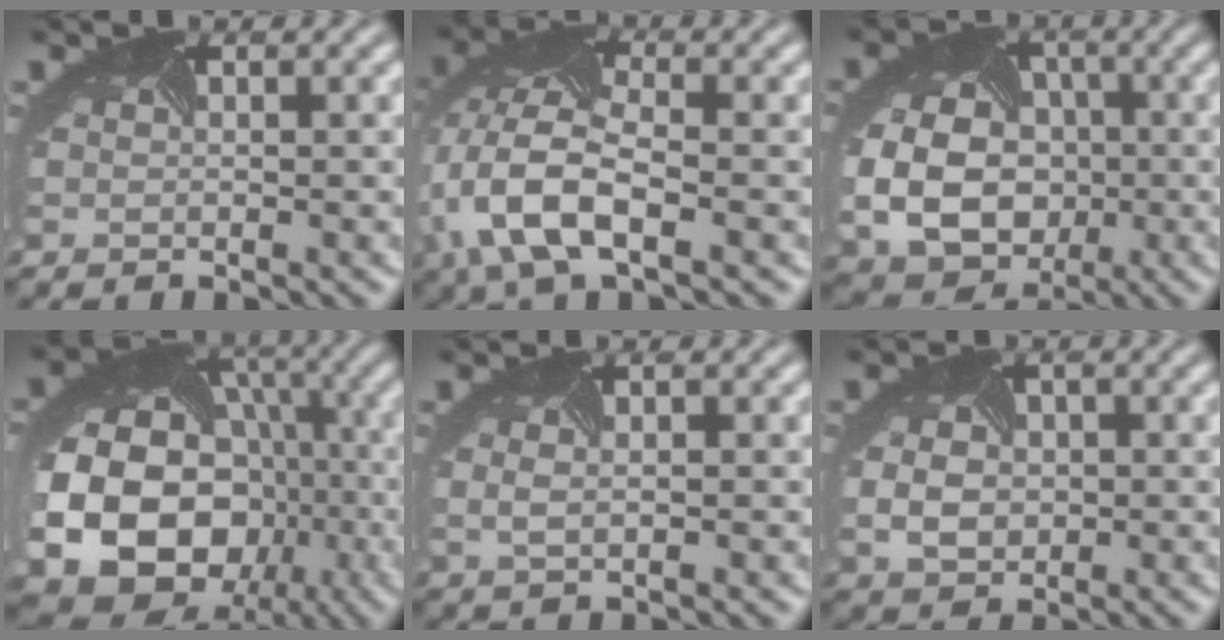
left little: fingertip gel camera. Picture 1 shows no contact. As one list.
[{"total": 8.0, "force": [-2.5, 3.8, 6.6], "torque": [-0.168, -0.005, -0.050]}, {"total": 8.1, "force": [-1.9, 6.3, 4.7], "torque": [-0.106, -0.023, -0.028]}, {"total": 22.9, "force": [-5.9, 19.9, 9.8], "torque": [-0.218, -0.071, -0.101]}, {"total": 1.6, "force": [0.2, 0.8, 1.3], "torque": [-0.024, 0.000, 0.009]}, {"total": 2.7, "force": [-0.6, 2.2, 1.5], "torque": [-0.041, -0.009, 0.002]}]